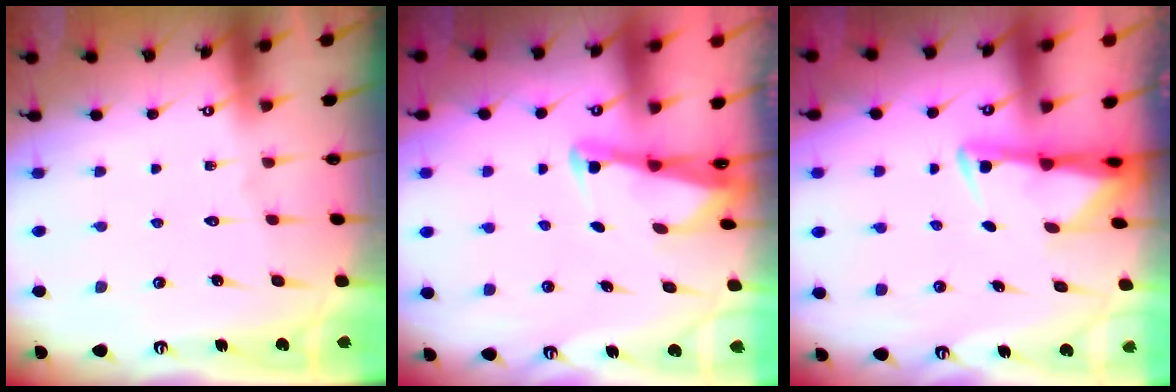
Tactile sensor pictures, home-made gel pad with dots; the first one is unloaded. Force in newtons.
{"total": 2.4, "press": 2.4, "slide": 0.2}
{"total": 2.9, "press": 2.8, "slide": 0.6}